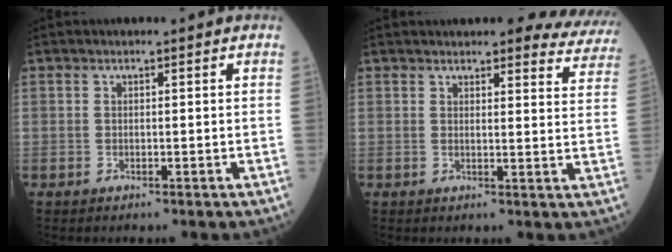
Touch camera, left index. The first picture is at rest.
{"total": 11.0, "force": [10.4, 2.4, 2.6], "torque": [0.003, -0.020, 0.090]}